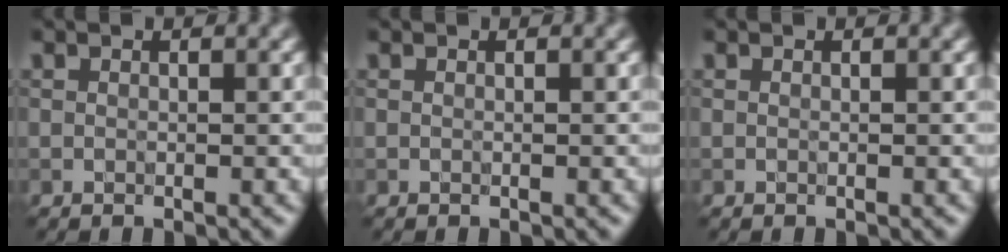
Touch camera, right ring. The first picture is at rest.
{"total": 0.0}
{"total": 0.0}